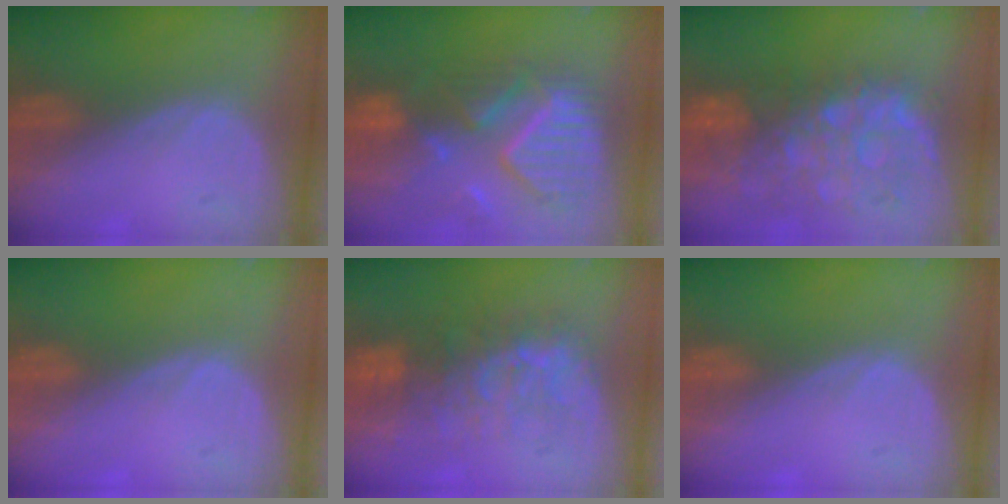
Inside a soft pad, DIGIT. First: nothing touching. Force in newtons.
{"total": 12.2, "press": 10.5, "slide": 6.1}
{"total": 11.2, "press": 9.8, "slide": 5.5}
{"total": 0.0}
{"total": 9.8, "press": 8.4, "slide": 5.0}
{"total": 0.0}